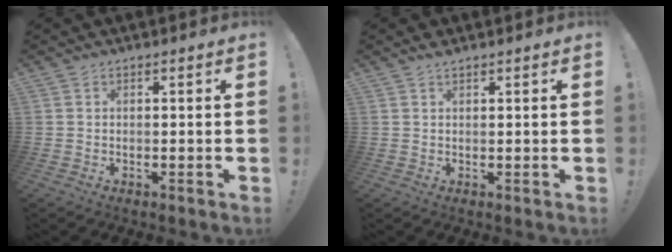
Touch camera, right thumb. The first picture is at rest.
{"total": 1.4, "force": [1.3, 0.1, 0.6], "torque": [-0.006, -0.003, 0.021]}